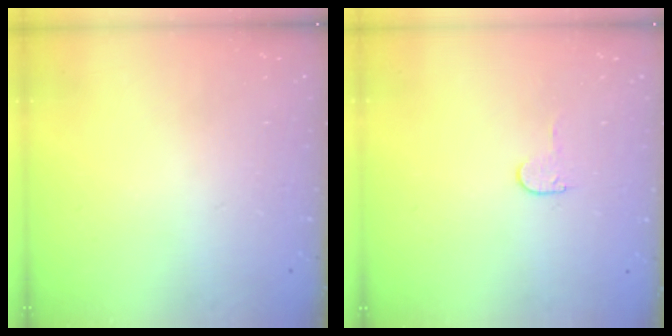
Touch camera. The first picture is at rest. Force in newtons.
{"total": 3.8, "press": 3.8, "slide": 0.4}